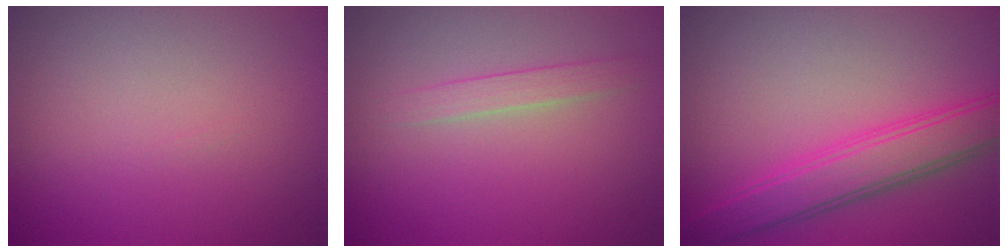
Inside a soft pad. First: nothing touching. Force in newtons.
{"total": 1.5, "press": 1.5, "slide": 0.1}
{"total": 4.5, "press": 4.5, "slide": 0.1}